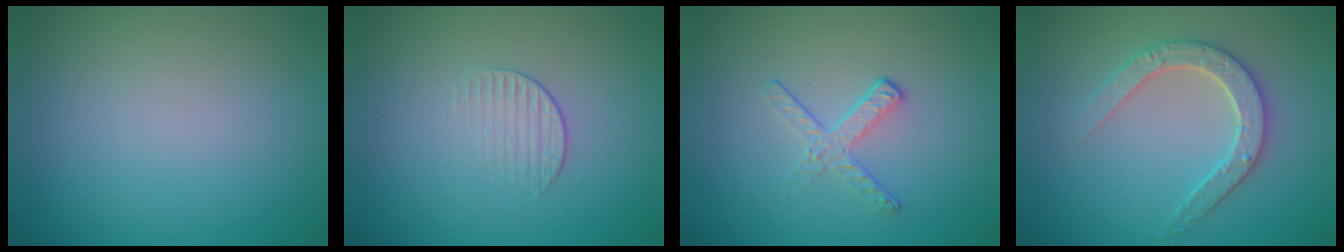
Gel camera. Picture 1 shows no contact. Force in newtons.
{"total": 1.2, "press": 0.4, "slide": 1.2}
{"total": 1.9, "press": 1.1, "slide": 1.6}
{"total": 3.0, "press": 2.9, "slide": 0.6}